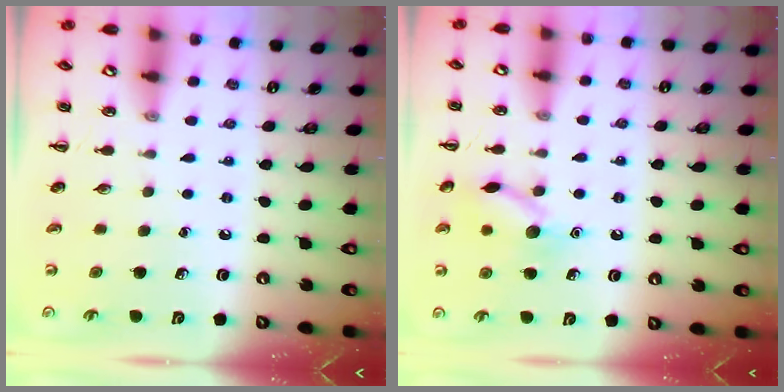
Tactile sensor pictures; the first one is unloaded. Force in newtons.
{"total": 11.2, "press": 11.2, "slide": 0.6}